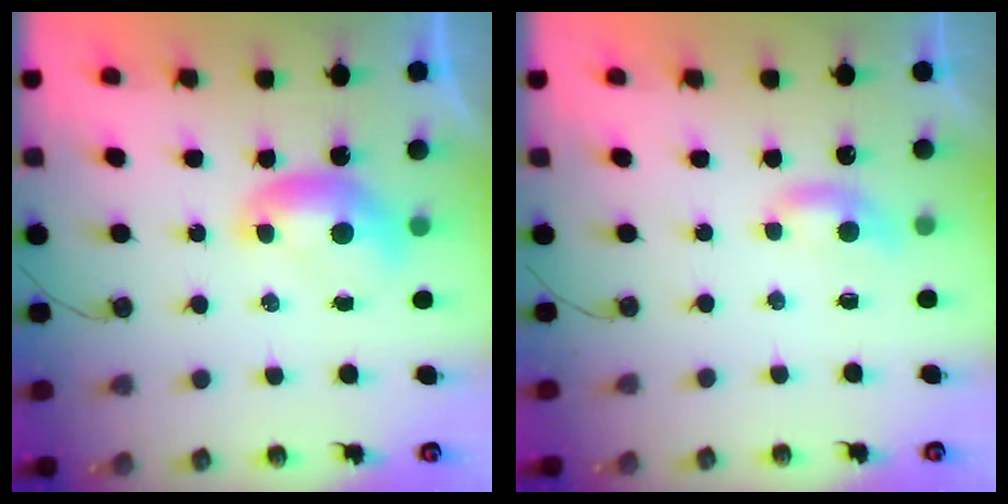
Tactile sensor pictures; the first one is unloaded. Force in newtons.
{"total": 2.4, "press": 2.4, "slide": 0.4}